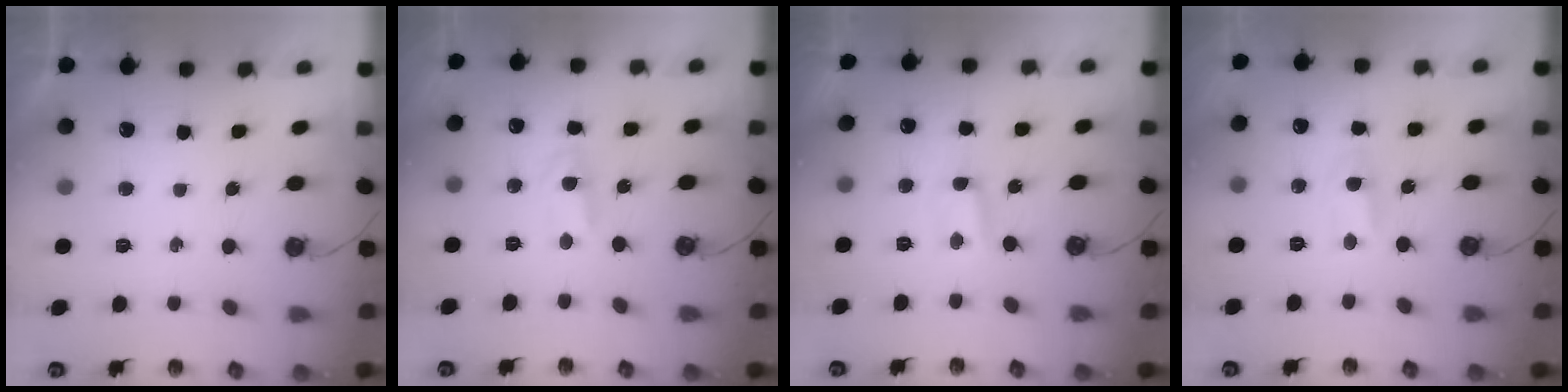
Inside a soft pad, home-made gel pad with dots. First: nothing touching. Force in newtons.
{"total": 1.6, "press": 1.6, "slide": 0.3}
{"total": 1.6, "press": 1.5, "slide": 0.3}
{"total": 2.0, "press": 1.9, "slide": 0.7}